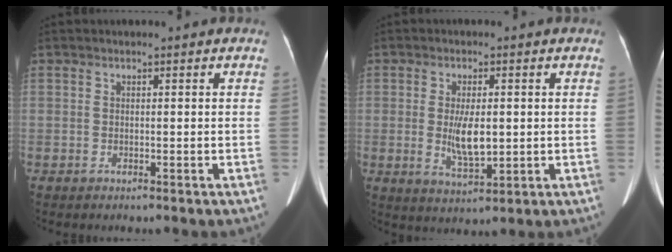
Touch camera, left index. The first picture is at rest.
{"total": 6.0, "force": [-0.1, 2.0, 5.7], "torque": [-0.112, -0.010, 0.005]}